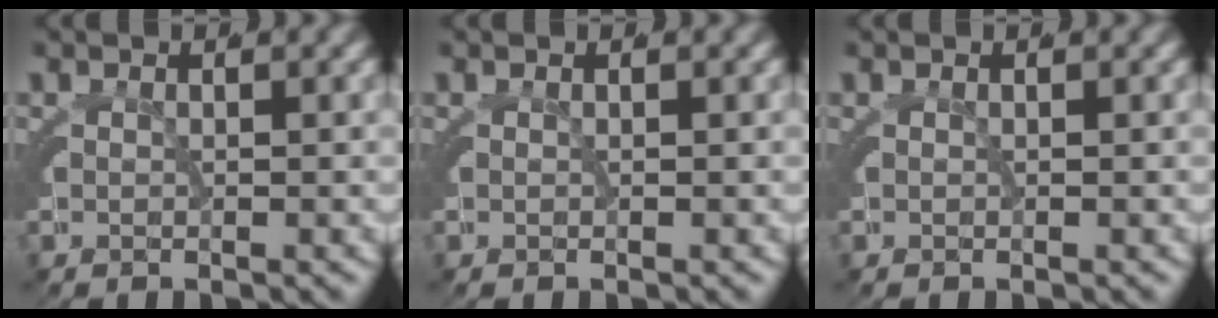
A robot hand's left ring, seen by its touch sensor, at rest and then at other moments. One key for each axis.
{"total": 0.0}
{"total": 0.0}